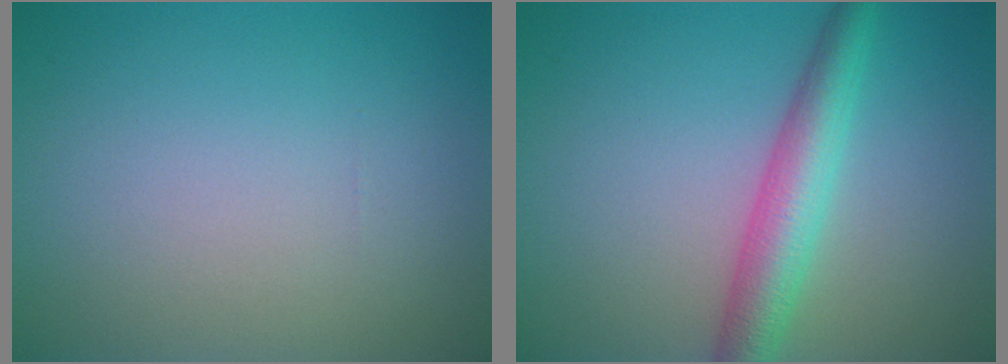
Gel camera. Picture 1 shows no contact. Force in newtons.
{"total": 4.7, "press": 4.7, "slide": 0.1}